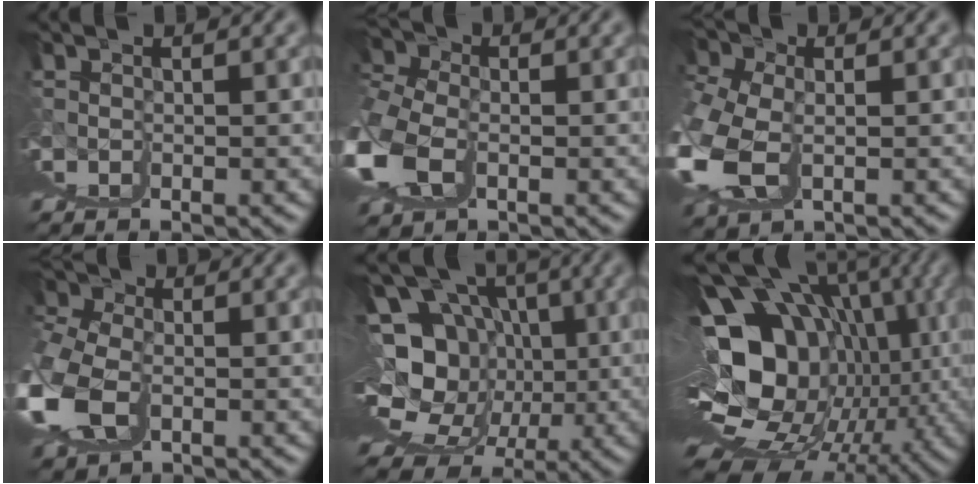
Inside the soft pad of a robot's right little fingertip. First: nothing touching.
{"total": 4.5, "force": [0.0, 3.4, 3.0], "torque": [-0.052, -0.017, 0.008]}
{"total": 3.1, "force": [1.1, 2.3, 1.8], "torque": [-0.033, -0.002, 0.024]}
{"total": 4.2, "force": [0.4, 3.1, 2.8], "torque": [-0.046, -0.017, 0.018]}
{"total": 11.8, "force": [3.2, 6.5, 9.2], "torque": [-0.140, -0.006, 0.069]}
{"total": 17.4, "force": [0.7, 8.0, 15.5], "torque": [-0.213, -0.013, 0.047]}